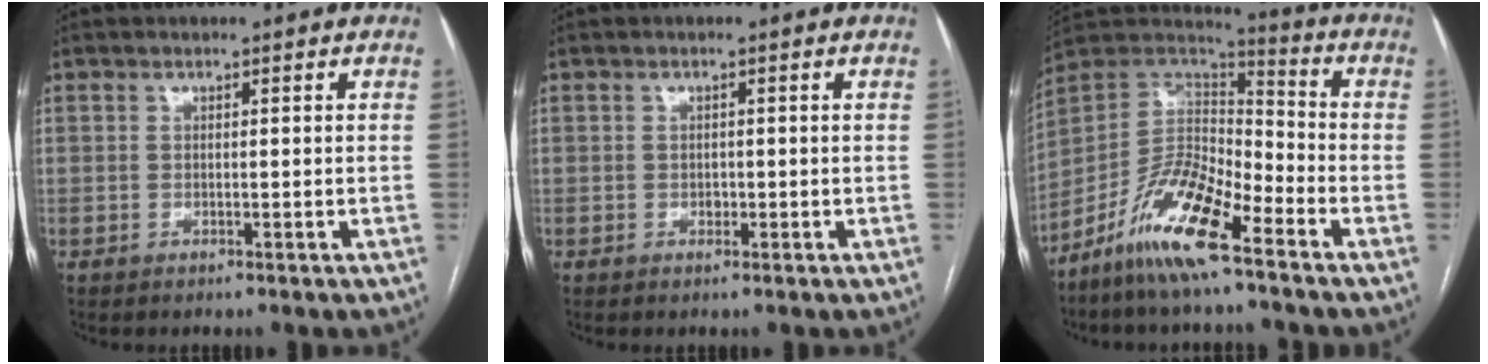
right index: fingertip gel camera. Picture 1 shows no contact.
{"total": 0.9, "force": [-0.2, 0.7, 0.6], "torque": [-0.009, 0.002, -0.003]}
{"total": 13.2, "force": [-8.5, 2.8, 9.6], "torque": [-0.183, 0.009, -0.164]}